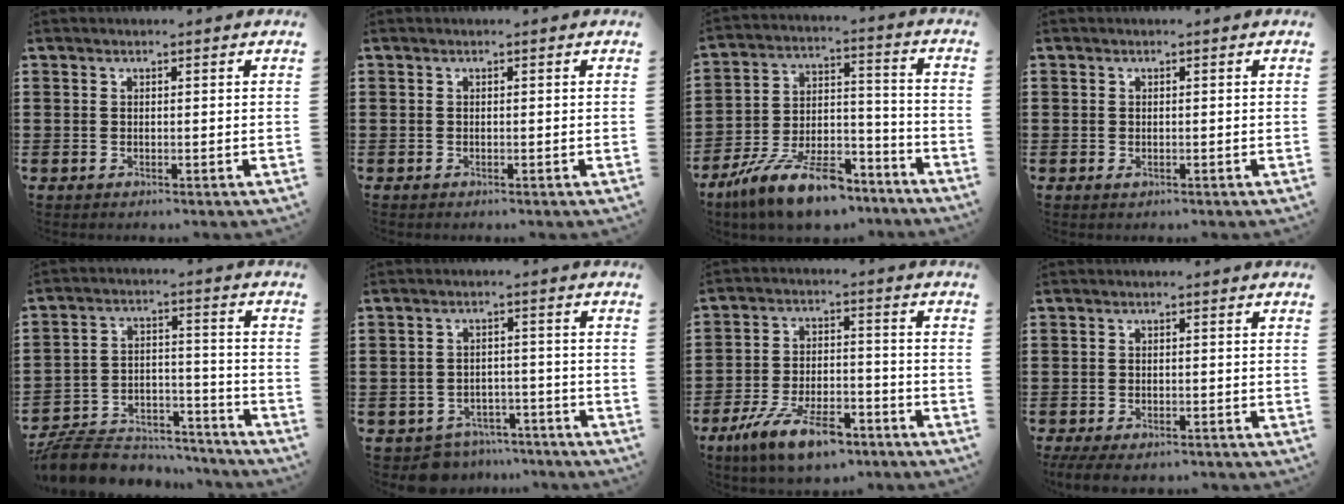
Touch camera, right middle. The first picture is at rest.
{"total": 0.0}
{"total": 13.0, "force": [-10.7, 3.2, 6.7], "torque": [-0.125, 0.039, -0.201]}
{"total": 0.7, "force": [-0.3, 0.6, 0.3], "torque": [-0.005, 0.000, -0.007]}
{"total": 8.5, "force": [-8.1, 2.1, 1.6], "torque": [-0.032, 0.024, -0.159]}
{"total": 4.7, "force": [-4.5, 1.3, 0.0], "torque": [-0.011, 0.011, -0.096]}
{"total": 10.1, "force": [-7.4, 3.0, 6.1], "torque": [-0.121, 0.016, -0.141]}
{"total": 1.9, "force": [-1.7, 0.5, 0.6], "torque": [-0.020, -0.002, -0.038]}